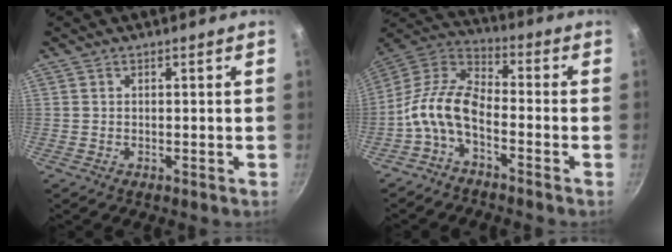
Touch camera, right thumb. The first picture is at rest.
{"total": 10.8, "force": [-4.2, 5.4, 8.3], "torque": [-0.163, 0.056, -0.100]}